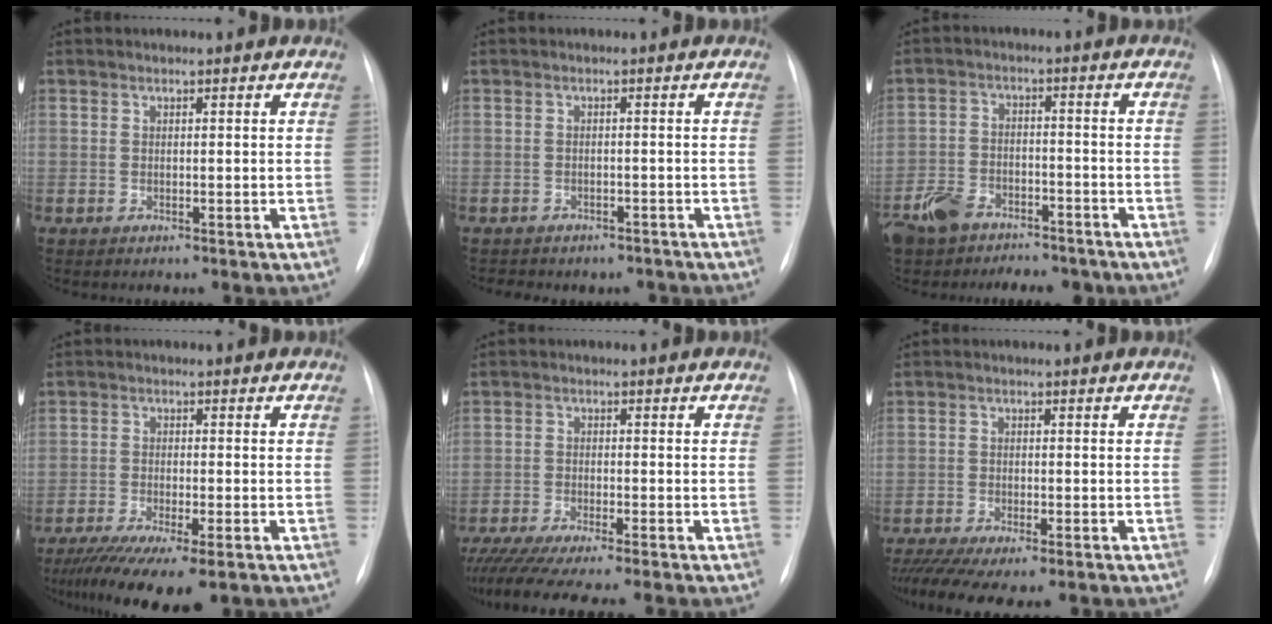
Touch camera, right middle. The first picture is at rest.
{"total": 7.0, "force": [-5.8, 3.5, 1.6], "torque": [-0.025, 0.016, -0.063]}
{"total": 11.4, "force": [-8.5, 6.0, 4.5], "torque": [-0.094, 0.008, -0.137]}
{"total": 11.6, "force": [-8.0, 2.3, 8.0], "torque": [-0.133, -0.028, -0.128]}
{"total": 12.2, "force": [-10.5, -0.1, 6.2], "torque": [-0.076, -0.030, -0.161]}
{"total": 10.4, "force": [-8.1, 2.6, 6.0], "torque": [-0.097, -0.011, -0.121]}